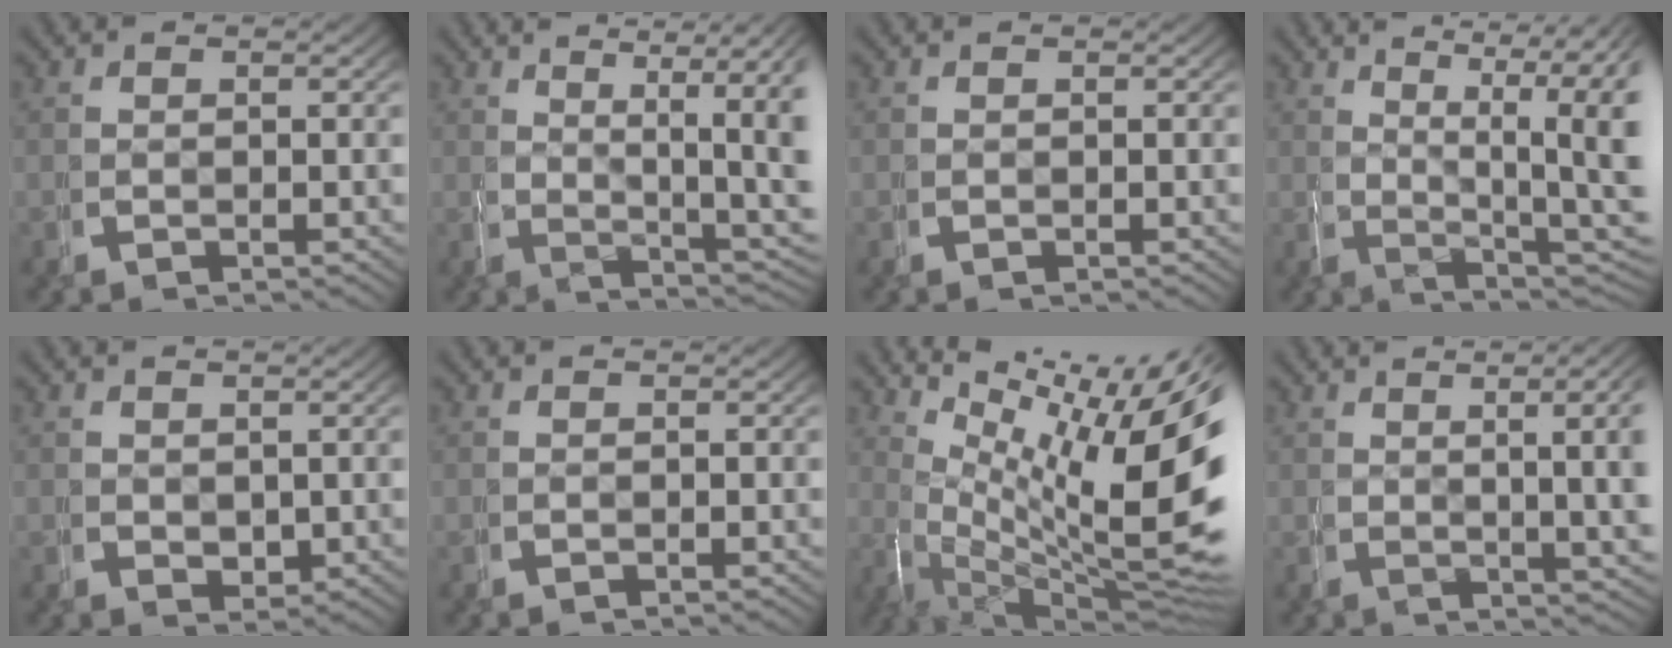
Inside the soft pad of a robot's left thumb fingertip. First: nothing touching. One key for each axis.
{"total": 9.1, "fx": 1.9, "fy": 4.9, "fz": 7.4, "tx": -0.099, "ty": -0.011, "tz": 0.029}
{"total": 0.0}
{"total": 8.2, "fx": 1.2, "fy": 4.7, "fz": 6.6, "tx": -0.076, "ty": -0.005, "tz": 0.015}
{"total": 1.3, "fx": 0.4, "fy": 1.0, "fz": 0.7, "tx": -0.008, "ty": -0.005, "tz": 0.014}
{"total": 0.0}
{"total": 17.4, "fx": 1.8, "fy": 10.1, "fz": 14.1, "tx": -0.222, "ty": -0.047, "tz": 0.051}
{"total": 7.7, "fx": 1.7, "fy": 3.4, "fz": 6.7, "tx": -0.079, "ty": 0.007, "tz": 0.027}